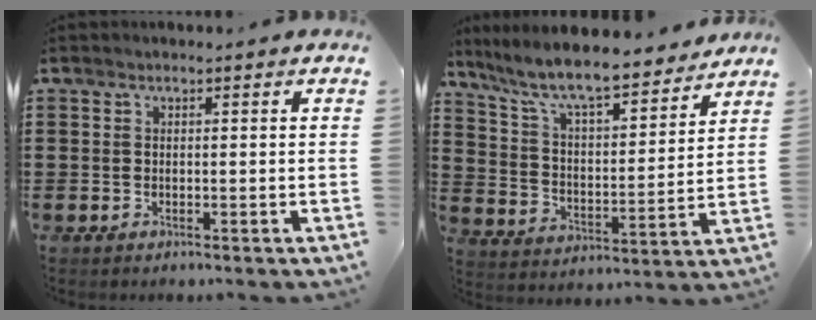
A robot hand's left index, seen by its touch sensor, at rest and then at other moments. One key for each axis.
{"total": 9.2, "fx": 8.1, "fy": 0.8, "fz": 4.2, "tx": -0.113, "ty": -0.050, "tz": 0.137}